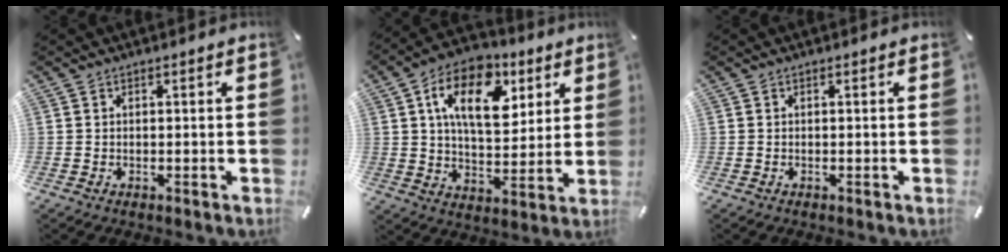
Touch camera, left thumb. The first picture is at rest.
{"total": 16.3, "force": [7.0, 9.8, 11.0], "torque": [-0.167, -0.014, 0.119]}
{"total": 0.0}